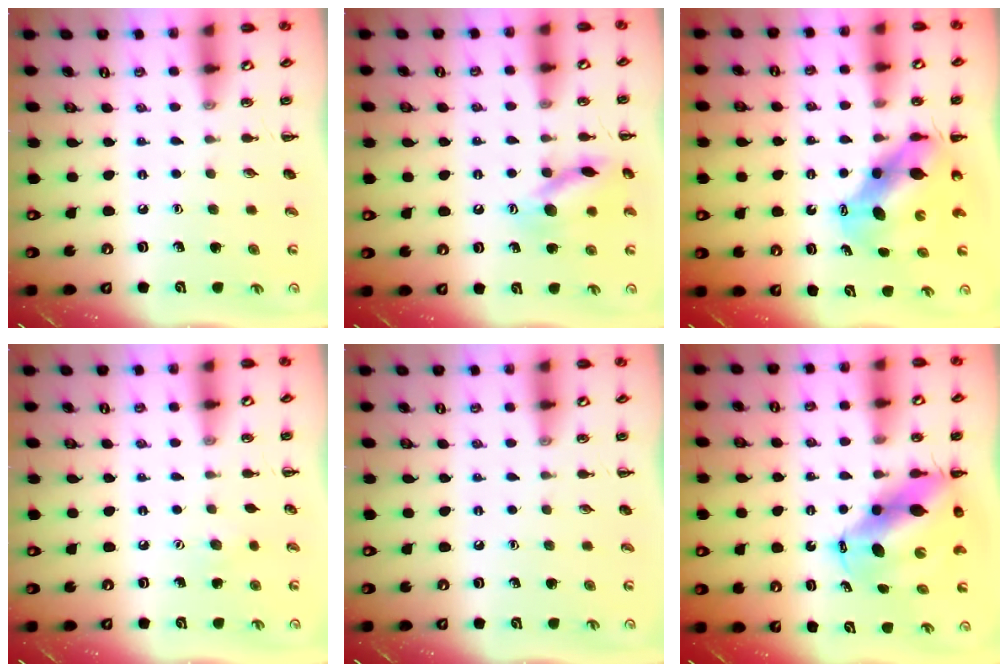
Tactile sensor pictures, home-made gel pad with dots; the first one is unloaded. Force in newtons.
{"total": 12.8, "press": 12.8, "slide": 1.2}
{"total": 7.5, "press": 7.4, "slide": 1.5}
{"total": 3.7, "press": 3.6, "slide": 0.9}
{"total": 0.0}
{"total": 11.3, "press": 10.9, "slide": 3.2}